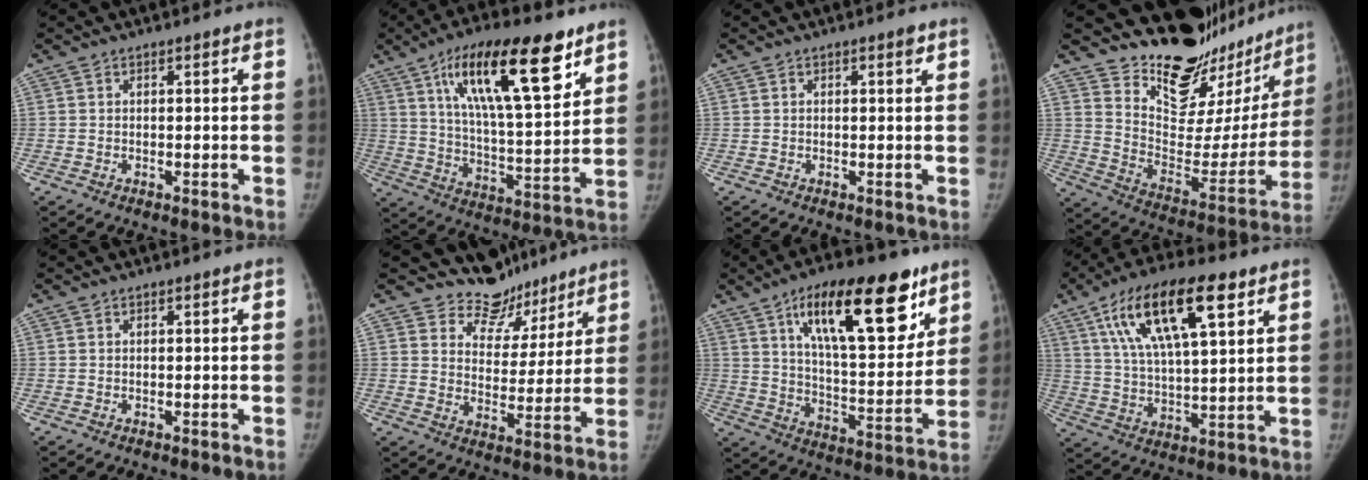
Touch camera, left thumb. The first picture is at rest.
{"total": 22.3, "force": [11.8, 7.0, 17.6], "torque": [-0.263, -0.037, 0.201]}
{"total": 1.1, "force": [0.7, 0.2, 0.8], "torque": [-0.010, -0.002, 0.009]}
{"total": 26.0, "force": [22.6, 9.5, 8.7], "torque": [-0.083, -0.166, 0.325]}
{"total": 0.0}
{"total": 10.2, "force": [8.9, 5.0, 0.5], "torque": [0.032, -0.073, 0.138]}
{"total": 24.3, "force": [13.2, 9.1, 18.2], "torque": [-0.241, -0.047, 0.214]}
{"total": 19.8, "force": [9.5, 7.2, 15.9], "torque": [-0.268, -0.011, 0.167]}